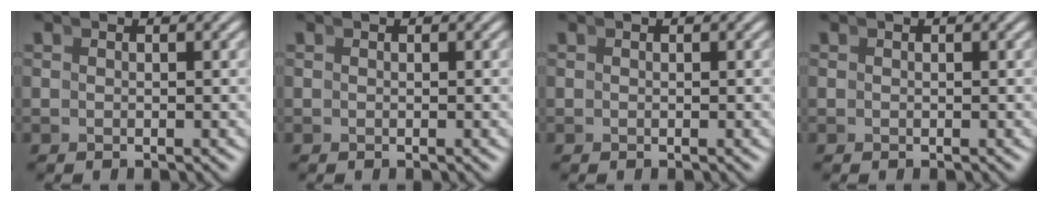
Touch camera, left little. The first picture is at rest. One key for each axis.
{"total": 0.0}
{"total": 0.0}
{"total": 0.0}